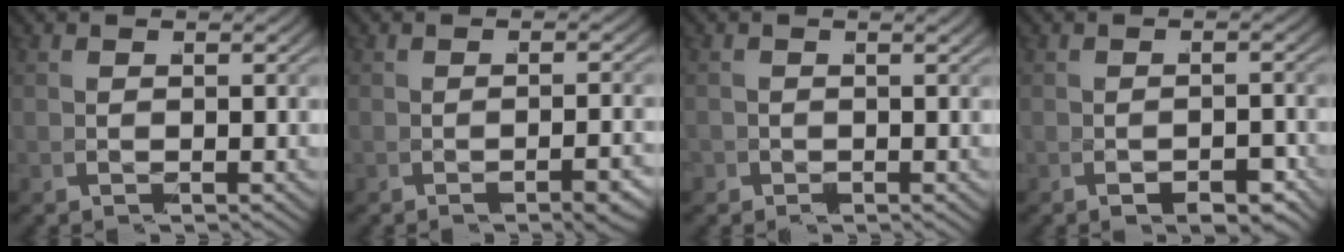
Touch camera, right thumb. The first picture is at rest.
{"total": 1.8, "force": [-1.4, -0.7, 0.9], "torque": [-0.023, -0.001, -0.022]}
{"total": 1.0, "force": [-0.4, 0.8, -0.3], "torque": [-0.008, -0.009, -0.001]}
{"total": 1.8, "force": [-1.6, 0.3, 0.7], "torque": [-0.029, -0.012, -0.019]}